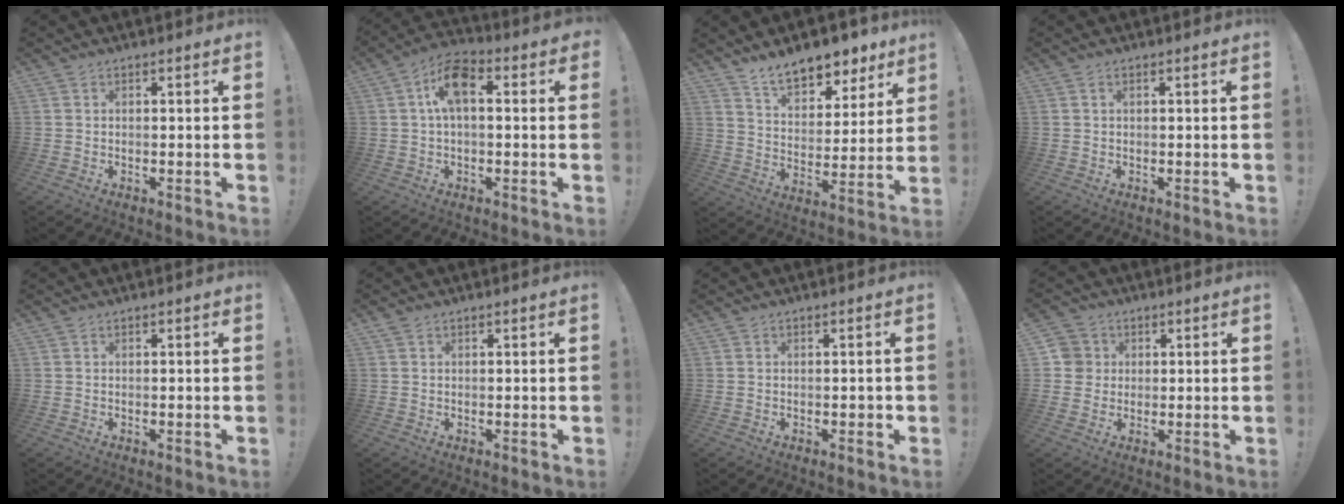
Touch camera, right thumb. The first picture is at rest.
{"total": 9.8, "force": [1.7, 5.4, 8.0], "torque": [-0.127, 0.014, 0.035]}
{"total": 12.6, "force": [10.1, 5.7, 5.0], "torque": [-0.079, -0.071, 0.185]}
{"total": 0.6, "force": [0.3, 0.2, 0.5], "torque": [-0.012, 0.003, 0.005]}
{"total": 0.0}
{"total": 0.7, "force": [0.5, 0.5, 0.1], "torque": [-0.003, 0.000, 0.010]}
{"total": 1.0, "force": [-0.3, 0.8, 0.5], "torque": [-0.010, 0.006, -0.006]}
{"total": 5.3, "force": [1.2, 5.0, 1.0], "torque": [-0.011, -0.002, 0.024]}